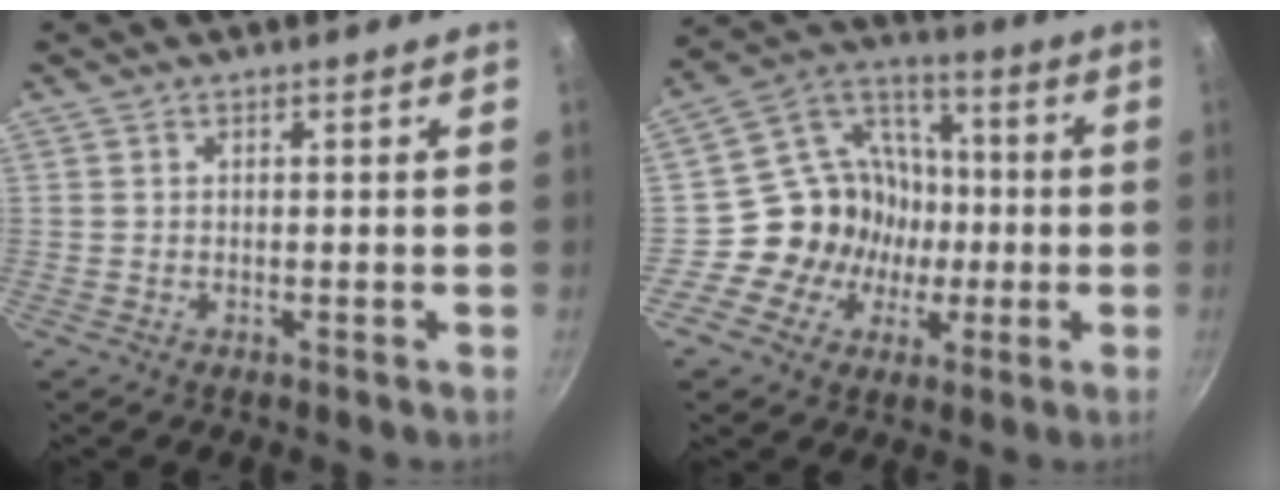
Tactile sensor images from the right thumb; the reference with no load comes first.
{"total": 15.3, "force": [-2.7, 14.2, 4.9], "torque": [-0.038, 0.036, -0.054]}